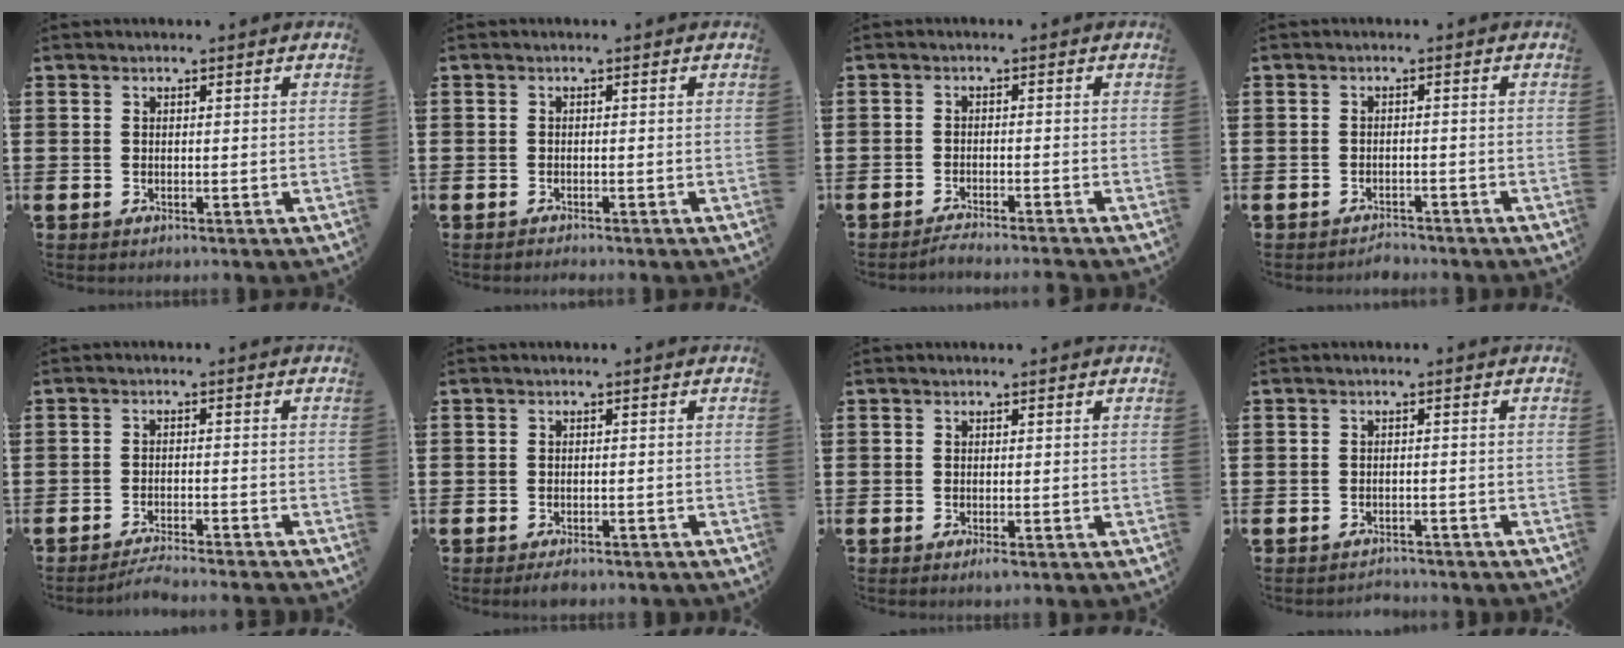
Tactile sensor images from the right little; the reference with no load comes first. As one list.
[{"total": 0.5, "force": [-0.5, 0.0, 0.1], "torque": [-0.002, -0.003, -0.011]}, {"total": 1.6, "force": [-1.5, -0.3, 0.5], "torque": [-0.007, 0.002, -0.029]}, {"total": 1.4, "force": [-1.4, 0.1, -0.1], "torque": [-0.004, 0.004, -0.031]}, {"total": 2.4, "force": [-2.3, -0.3, 0.7], "torque": [-0.010, 0.003, -0.045]}, {"total": 1.0, "force": [-0.9, 0.2, 0.3], "torque": [-0.008, -0.001, -0.019]}, {"total": 0.9, "force": [-0.3, 0.1, 0.8], "torque": [-0.014, -0.002, -0.005]}, {"total": 1.4, "force": [-1.4, 0.0, -0.1], "torque": [-0.002, 0.003, -0.031]}]